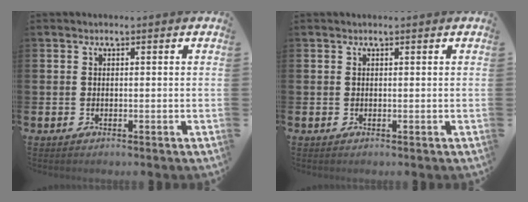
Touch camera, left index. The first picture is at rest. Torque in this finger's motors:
{"motor_torque": [-0.10, -1.12, 0.00, 0.00]}